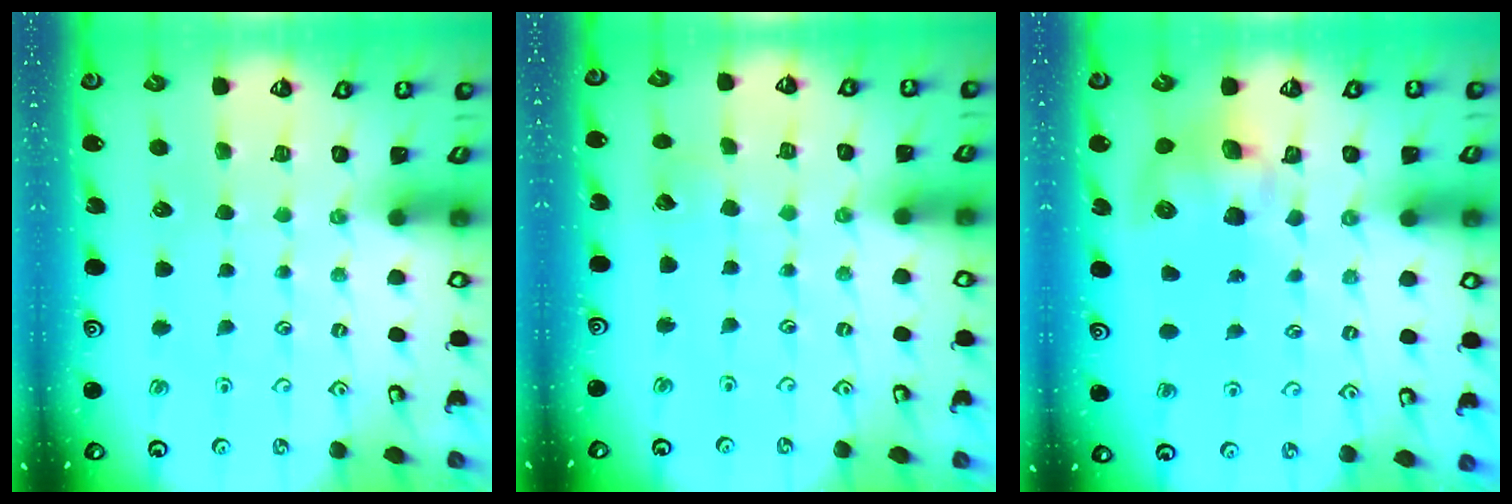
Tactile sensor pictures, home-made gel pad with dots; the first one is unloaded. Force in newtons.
{"total": 2.8, "press": 2.7, "slide": 0.3}
{"total": 8.7, "press": 8.6, "slide": 1.4}